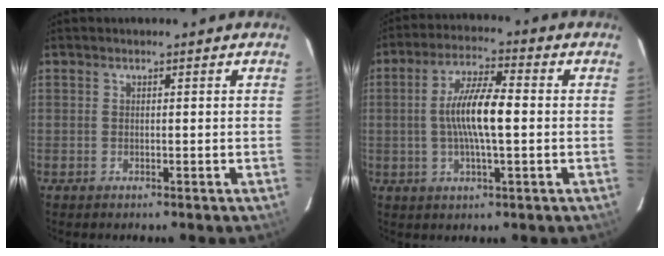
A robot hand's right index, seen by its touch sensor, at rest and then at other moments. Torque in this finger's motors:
{"motor_torque": [0.98, -0.31, 0.58, 0.18]}